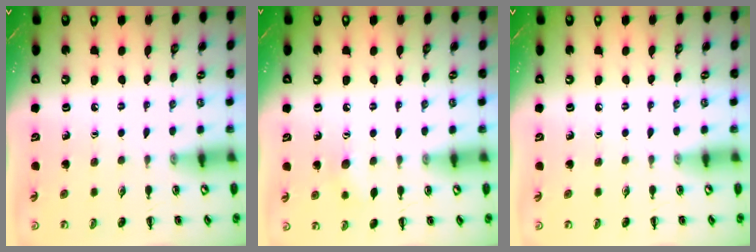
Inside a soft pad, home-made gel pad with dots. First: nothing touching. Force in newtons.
{"total": 6.2, "press": 6.0, "slide": 1.4}
{"total": 0.0}